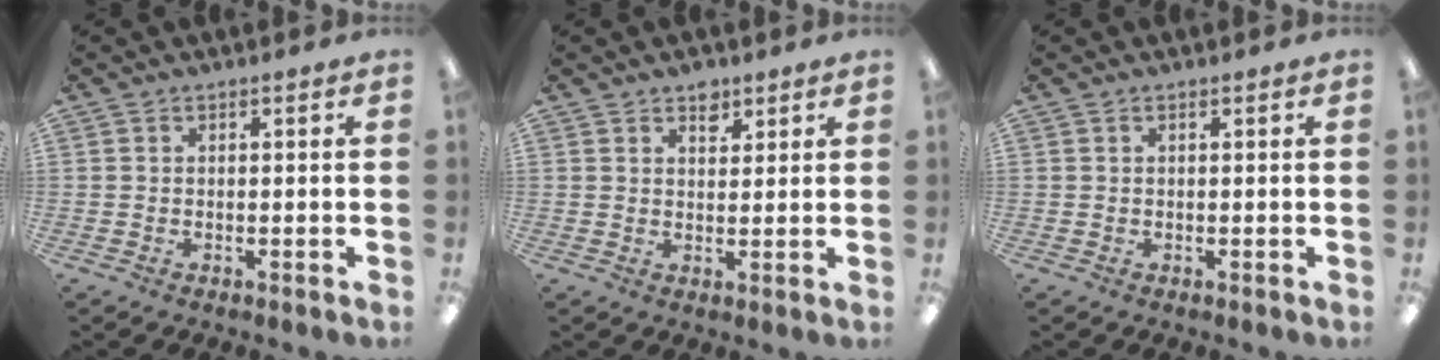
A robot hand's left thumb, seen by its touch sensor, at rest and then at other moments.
{"total": 3.7, "force": [2.6, 2.2, 1.4], "torque": [0.000, -0.013, 0.042]}
{"total": 0.0}